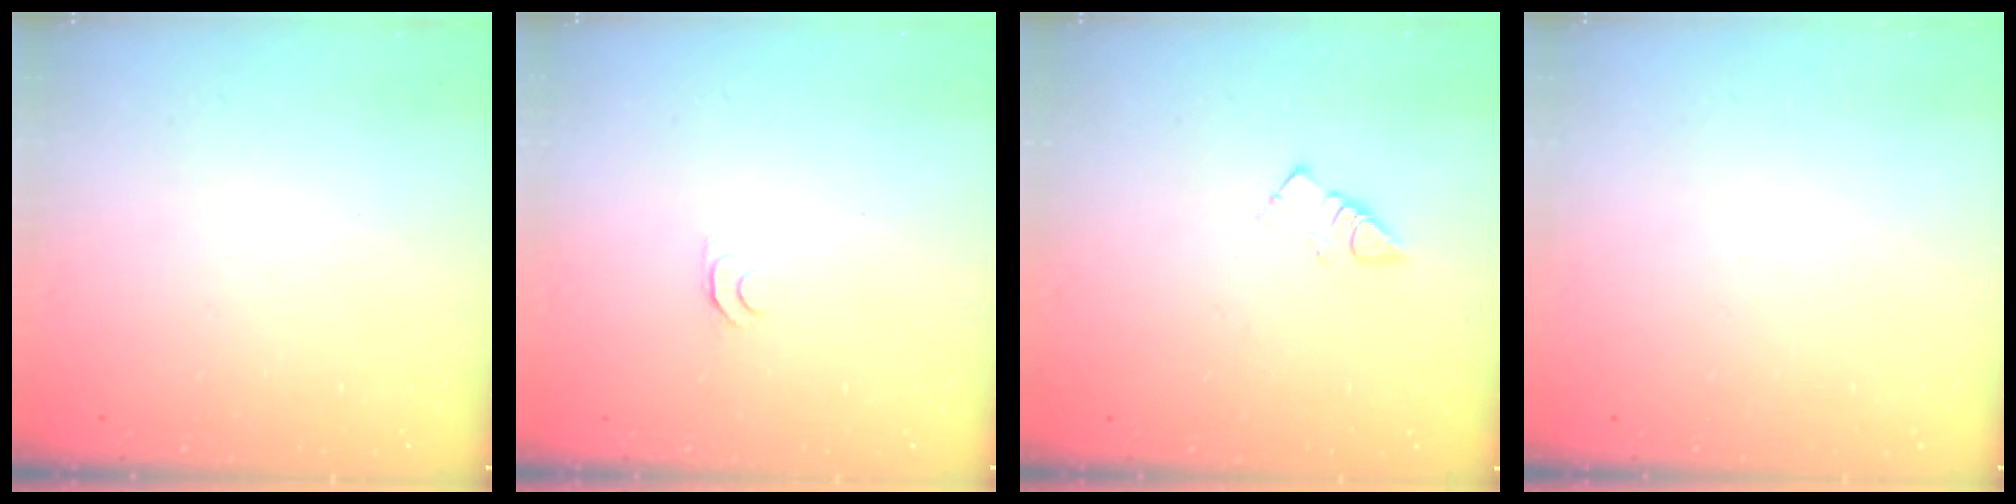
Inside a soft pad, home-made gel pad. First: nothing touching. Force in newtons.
{"total": 4.6, "press": 4.5, "slide": 0.7}
{"total": 4.0, "press": 4.0, "slide": 0.4}
{"total": 0.0}